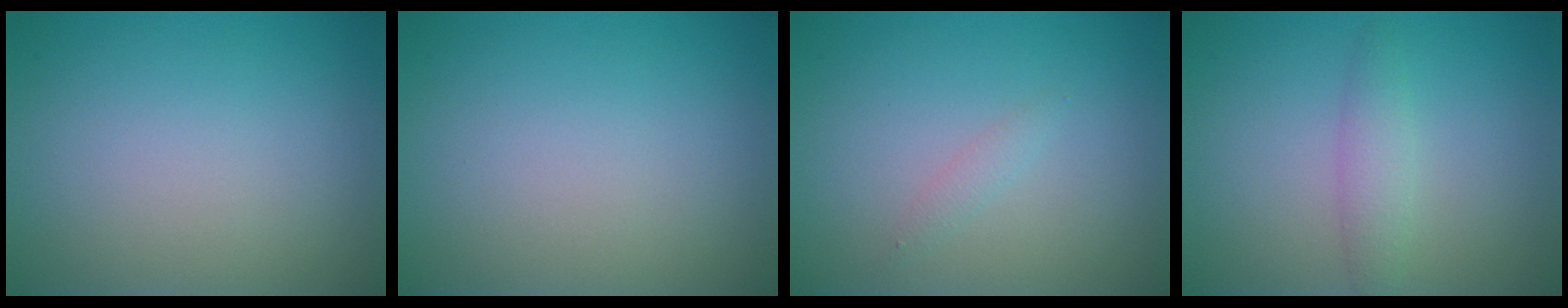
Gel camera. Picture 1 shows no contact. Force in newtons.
{"total": 0.0}
{"total": 0.8, "press": 0.8, "slide": 0.1}
{"total": 1.9, "press": 1.9, "slide": 0.0}